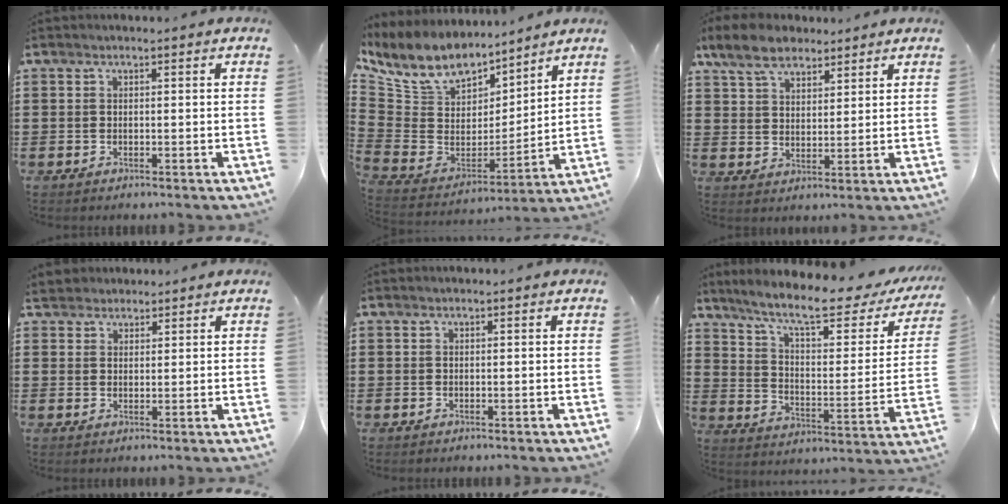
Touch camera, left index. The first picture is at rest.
{"total": 9.2, "force": [8.1, 3.7, 2.4], "torque": [-0.095, -0.057, 0.149]}
{"total": 7.3, "force": [5.6, 3.6, 3.0], "torque": [-0.071, 0.000, 0.106]}
{"total": 2.4, "force": [2.2, 1.1, -0.3], "torque": [-0.003, 0.007, 0.043]}
{"total": 0.0}
{"total": 10.7, "force": [8.0, 1.5, 7.0], "torque": [-0.147, -0.045, 0.131]}